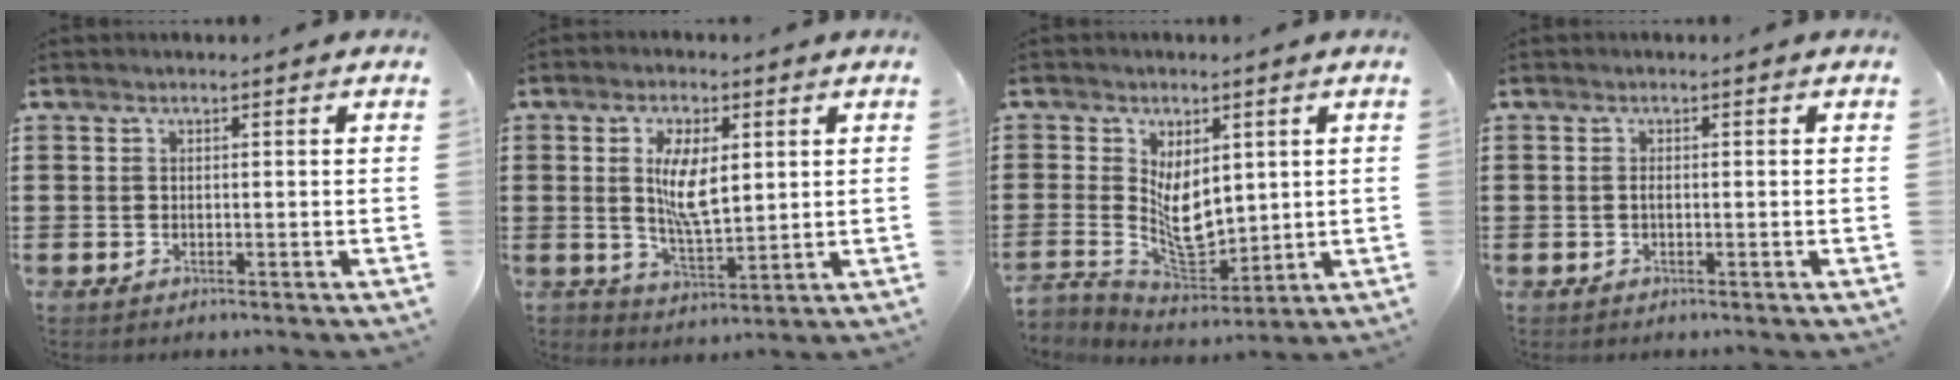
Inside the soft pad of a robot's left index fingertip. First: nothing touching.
{"total": 7.2, "force": [1.6, 3.3, 6.2], "torque": [-0.110, 0.002, 0.024]}
{"total": 6.1, "force": [1.5, 4.6, 3.7], "torque": [-0.064, -0.002, 0.030]}
{"total": 0.7, "force": [-0.2, 0.3, 0.6], "torque": [-0.014, -0.004, -0.002]}